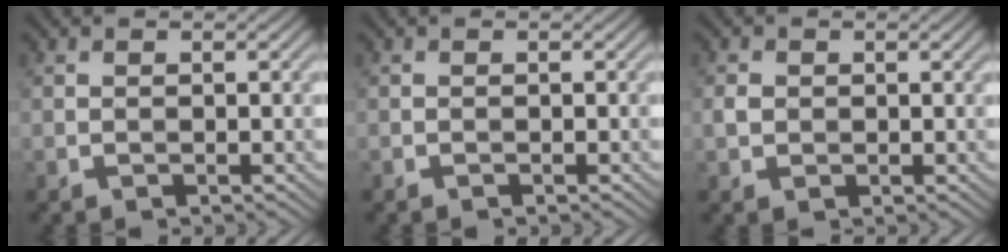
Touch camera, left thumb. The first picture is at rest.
{"total": 0.0}
{"total": 1.5, "force": [0.2, 1.3, 0.8], "torque": [-0.020, 0.000, 0.002]}